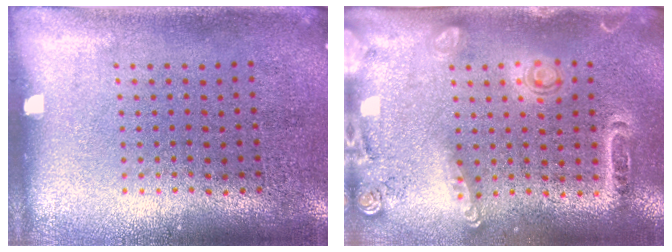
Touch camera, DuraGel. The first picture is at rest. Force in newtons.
{"total": 1.7, "press": 1.5, "slide": 0.8}